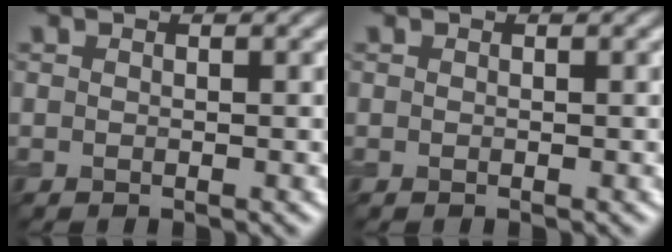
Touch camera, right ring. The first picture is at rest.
{"total": 0.0}